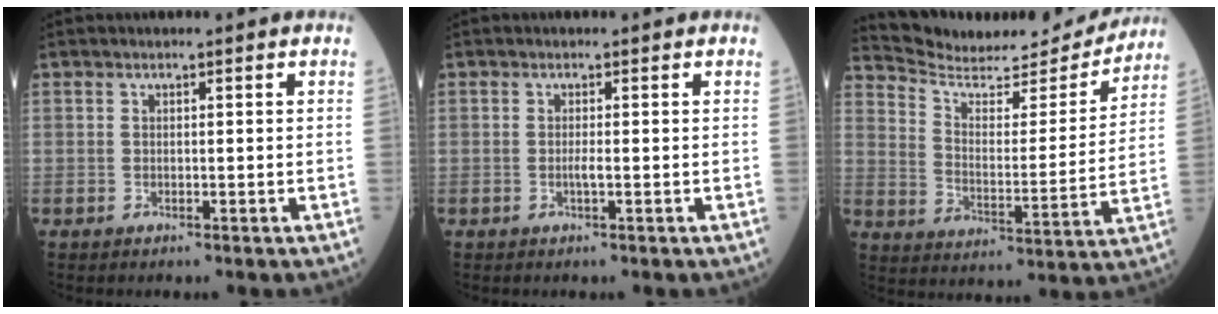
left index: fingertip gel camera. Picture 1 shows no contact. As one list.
[{"total": 0.9, "force": [-0.6, -0.1, 0.7], "torque": [-0.018, -0.006, -0.011]}, {"total": 19.2, "force": [18.3, 3.0, 4.6], "torque": [-0.078, -0.033, 0.264]}]